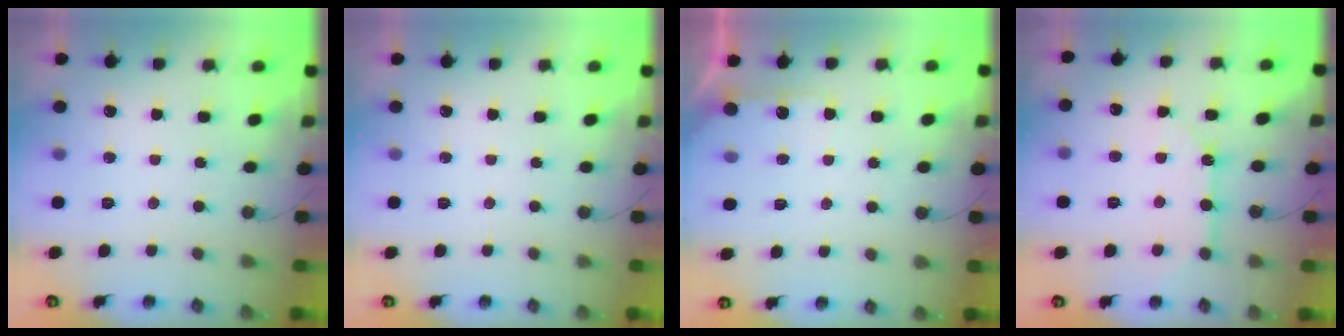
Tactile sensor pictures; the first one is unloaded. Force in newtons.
{"total": 0.0}
{"total": 4.9, "press": 4.9, "slide": 0.4}
{"total": 10.6, "press": 10.6, "slide": 0.9}